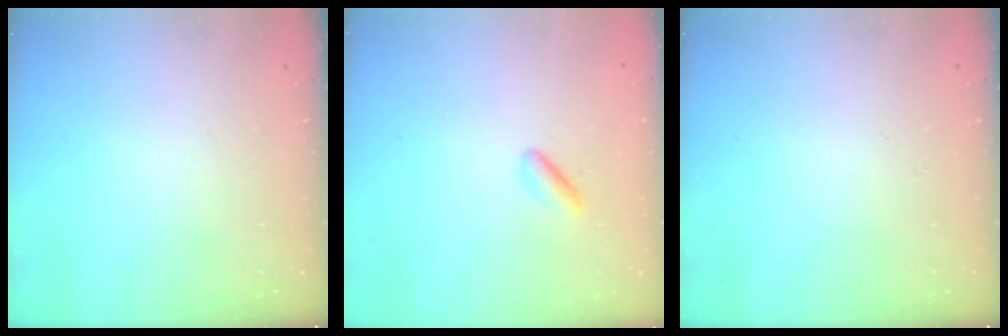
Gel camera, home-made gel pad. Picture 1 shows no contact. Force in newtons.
{"total": 1.8, "press": 1.6, "slide": 0.8}
{"total": 0.0}